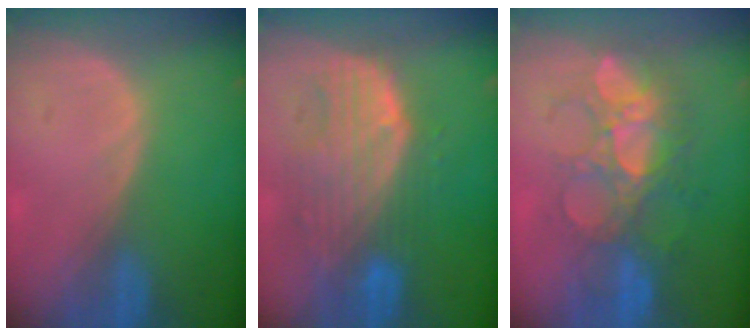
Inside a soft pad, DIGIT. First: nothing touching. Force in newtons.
{"total": 10.1, "press": 8.8, "slide": 4.9}
{"total": 8.8, "press": 8.7, "slide": 1.5}